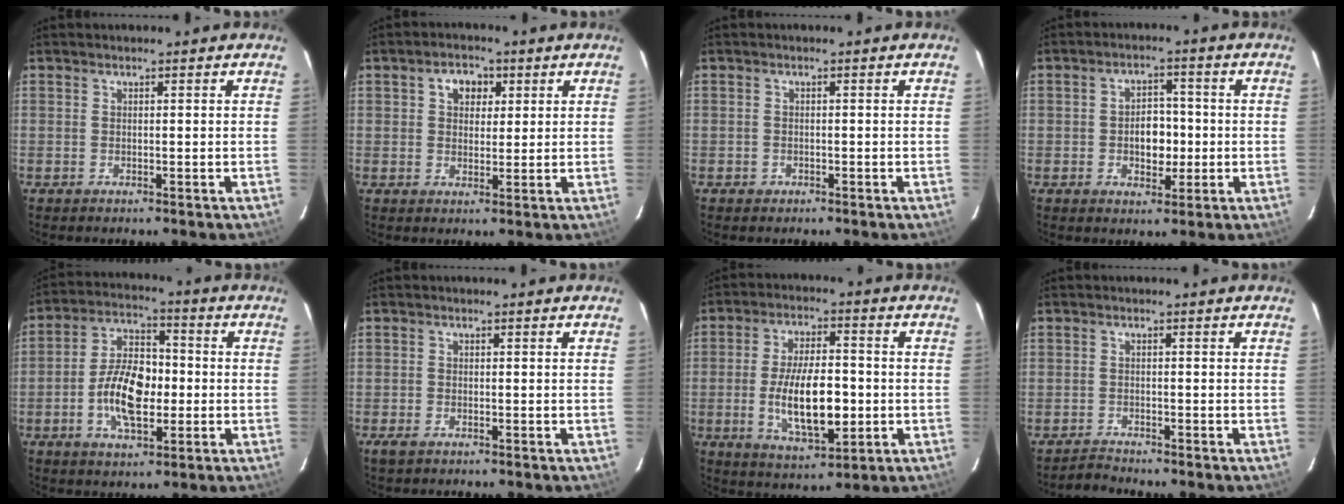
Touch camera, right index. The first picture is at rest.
{"total": 4.7, "force": [1.7, 3.6, 2.5], "torque": [-0.035, 0.015, 0.029]}
{"total": 1.3, "force": [-0.7, 1.0, 0.1], "torque": [-0.003, 0.002, -0.009]}
{"total": 5.9, "force": [-0.8, 4.2, 4.1], "torque": [-0.071, 0.009, -0.005]}
{"total": 12.2, "force": [-2.4, 6.6, 10.0], "torque": [-0.195, 0.012, -0.043]}
{"total": 2.0, "force": [-1.4, 1.0, 1.0], "torque": [-0.023, -0.005, -0.028]}
{"total": 13.5, "force": [-2.3, 5.3, 12.2], "torque": [-0.229, -0.009, -0.031]}
{"total": 1.9, "force": [-1.8, 0.3, -0.5], "torque": [0.003, 0.004, -0.038]}